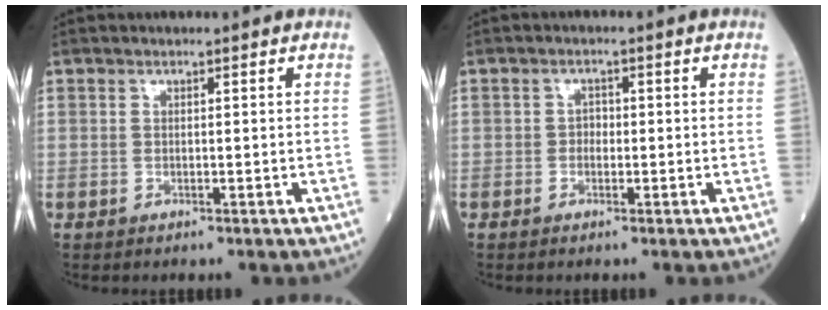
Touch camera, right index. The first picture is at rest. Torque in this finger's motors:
{"motor_torque": [0.05, -0.14, -0.02, 0.00]}